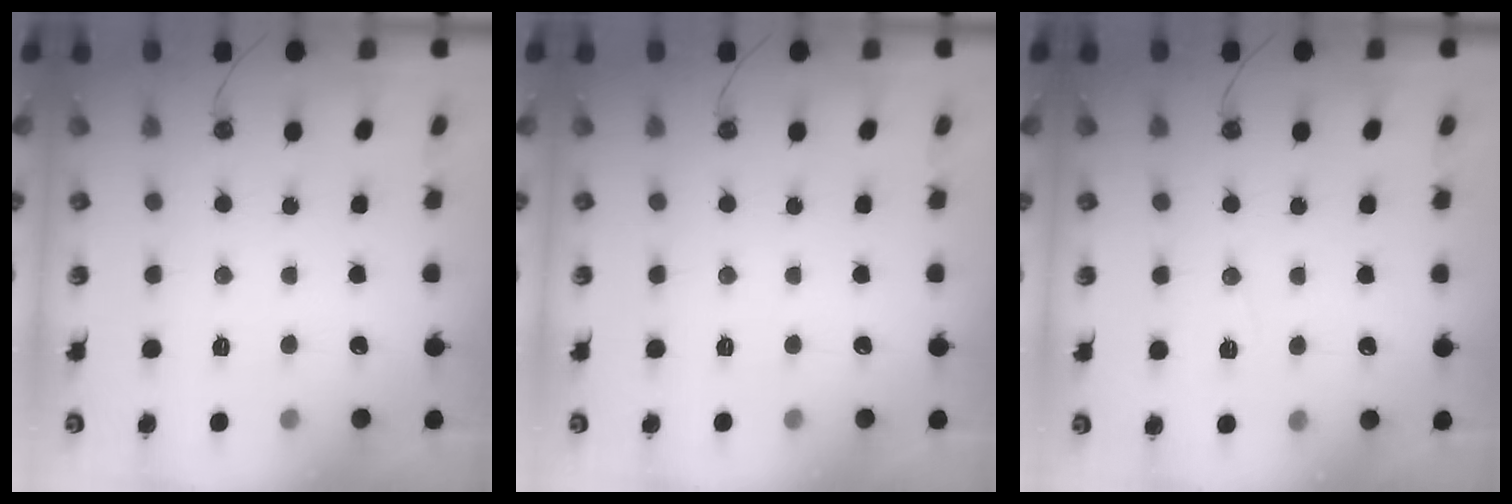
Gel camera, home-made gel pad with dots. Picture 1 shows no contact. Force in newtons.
{"total": 0.0}
{"total": 5.0, "press": 4.9, "slide": 0.5}